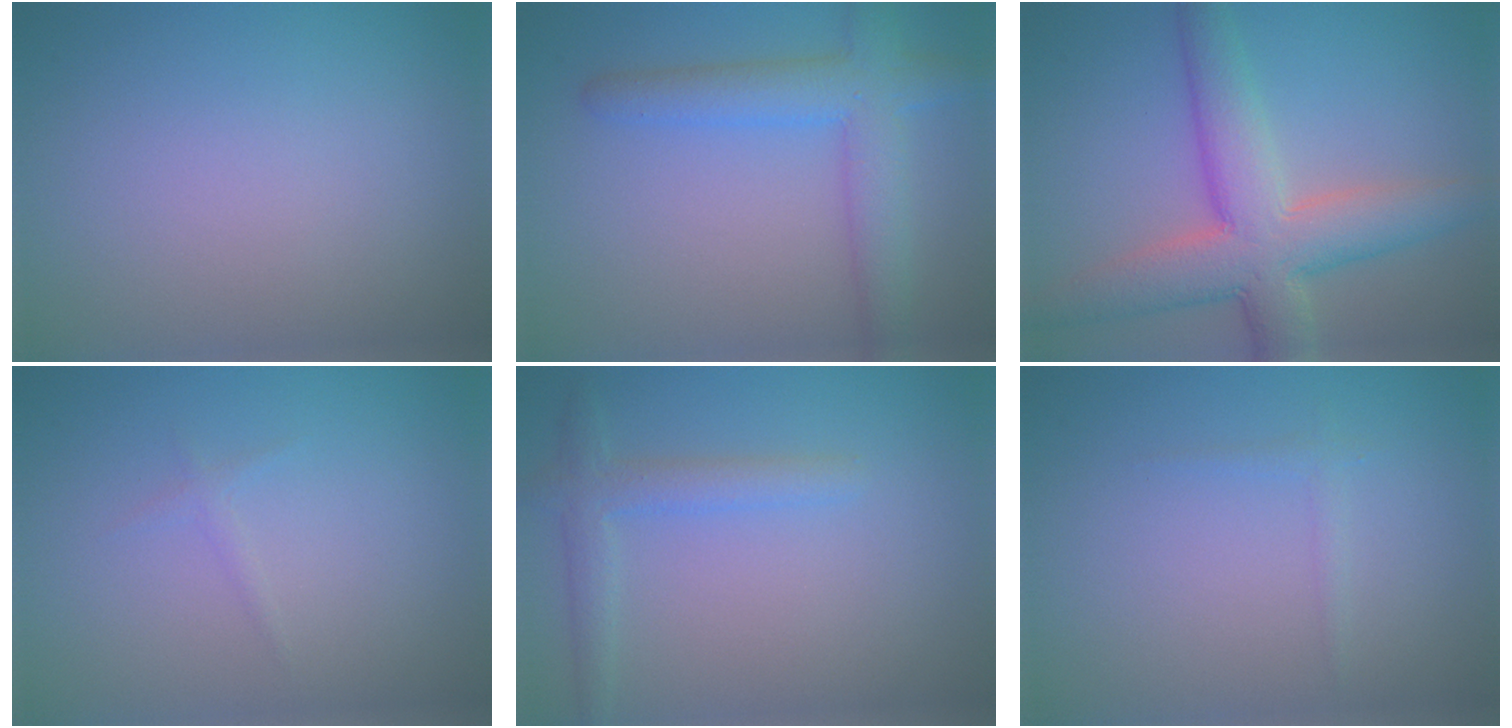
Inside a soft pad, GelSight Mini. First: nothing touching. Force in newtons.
{"total": 4.9, "press": 4.9, "slide": 0.3}
{"total": 7.9, "press": 7.8, "slide": 0.4}
{"total": 0.6, "press": 0.6, "slide": 0.1}
{"total": 2.4, "press": 2.4, "slide": 0.0}
{"total": 0.8, "press": 0.8, "slide": 0.1}